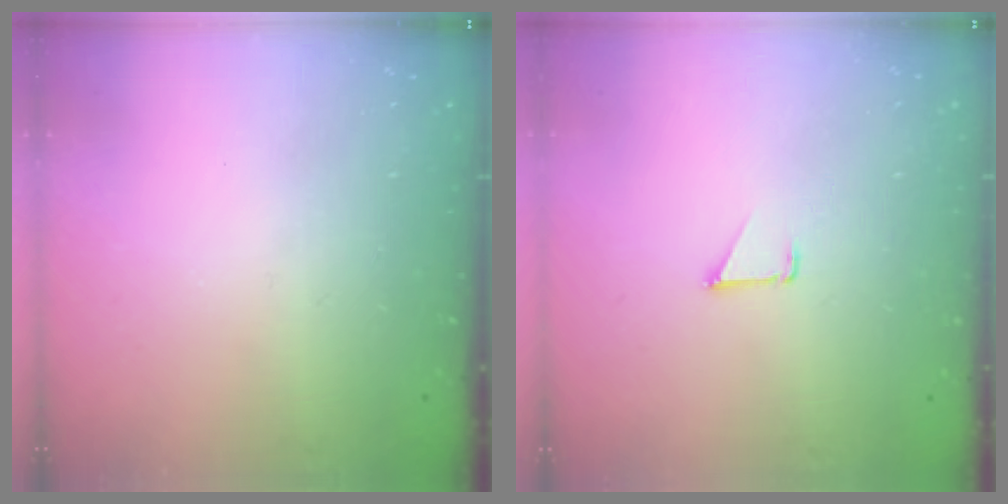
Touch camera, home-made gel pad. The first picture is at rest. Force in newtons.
{"total": 0.9, "press": 0.9, "slide": 0.1}